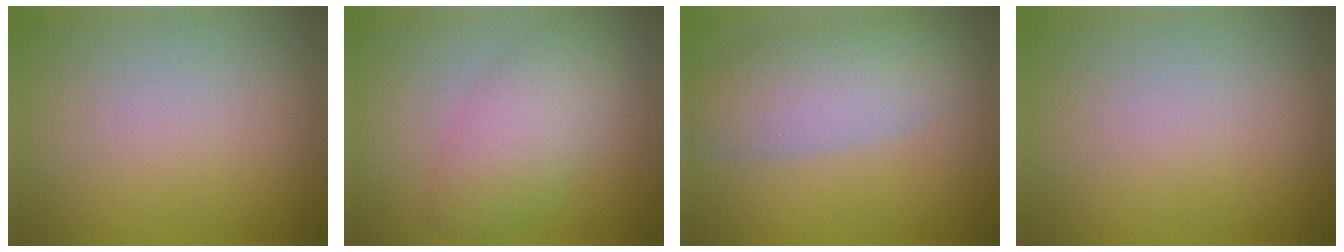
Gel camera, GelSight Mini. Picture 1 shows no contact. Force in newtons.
{"total": 5.0, "press": 5.0, "slide": 0.4}
{"total": 5.7, "press": 5.7, "slide": 0.4}
{"total": 0.0}